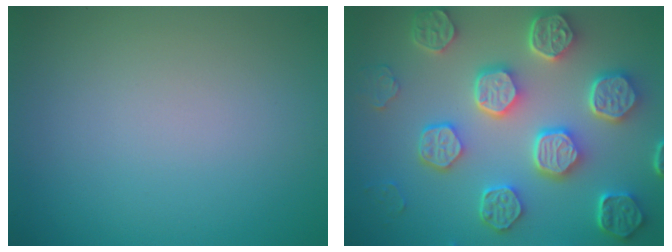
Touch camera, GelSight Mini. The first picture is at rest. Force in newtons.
{"total": 8.5, "press": 6.6, "slide": 5.3}